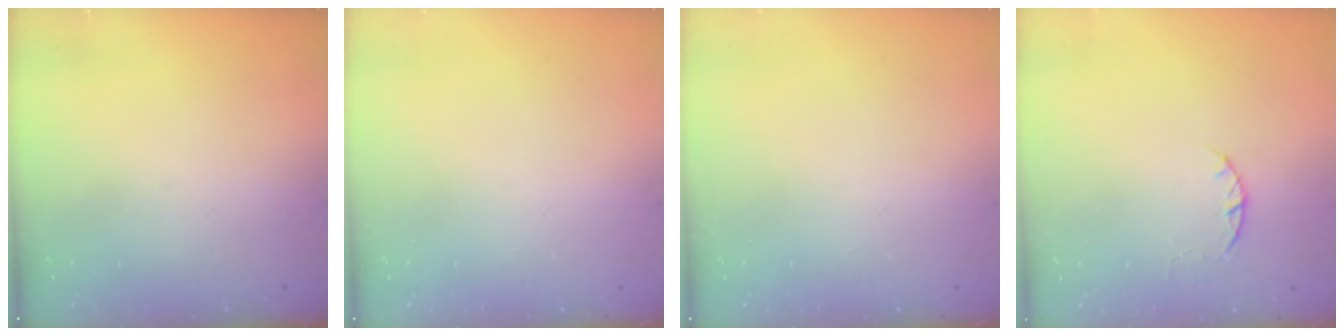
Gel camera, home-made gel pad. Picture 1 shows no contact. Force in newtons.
{"total": 0.0}
{"total": 0.0}
{"total": 2.5, "press": 2.4, "slide": 0.4}